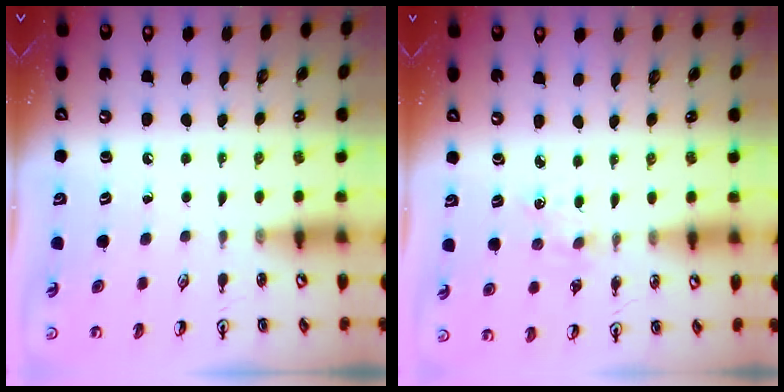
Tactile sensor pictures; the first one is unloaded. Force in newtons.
{"total": 2.9, "press": 2.8, "slide": 0.4}